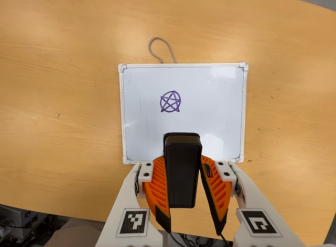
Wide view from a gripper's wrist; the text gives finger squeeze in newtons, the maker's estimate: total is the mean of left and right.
{"total": 6.7, "left": 5.4, "right": 7.9}